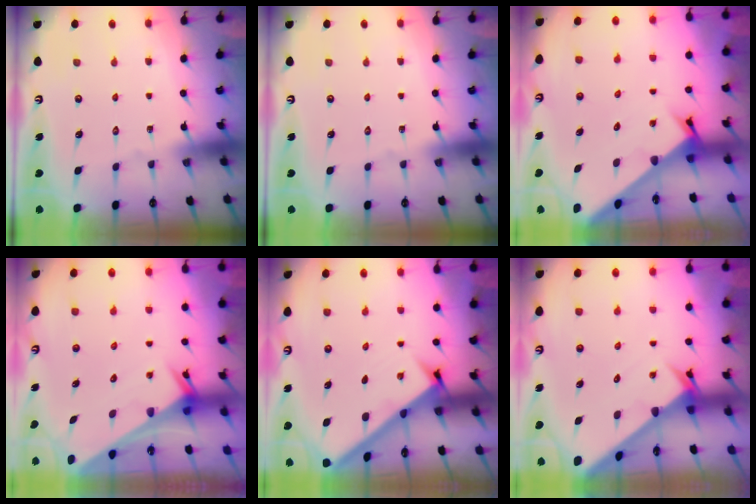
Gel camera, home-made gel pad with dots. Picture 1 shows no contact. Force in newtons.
{"total": 0.0}
{"total": 2.3, "press": 2.3, "slide": 0.2}
{"total": 2.7, "press": 2.7, "slide": 0.1}
{"total": 2.7, "press": 2.7, "slide": 0.3}
{"total": 2.9, "press": 2.9, "slide": 0.2}